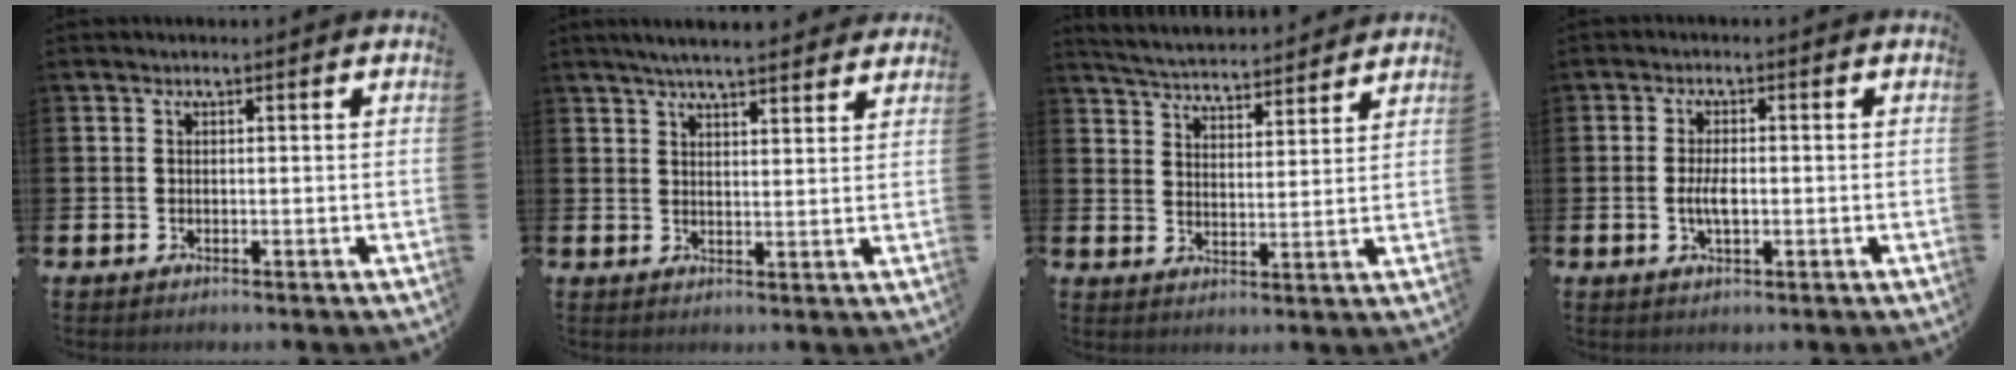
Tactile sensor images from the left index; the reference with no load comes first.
{"total": 5.1, "force": [4.9, 0.2, 1.4], "torque": [-0.034, -0.021, 0.088]}
{"total": 4.9, "force": [4.9, 0.4, 0.1], "torque": [-0.026, -0.039, 0.085]}
{"total": 3.2, "force": [-0.3, 1.3, 2.8], "torque": [-0.051, 0.001, -0.007]}